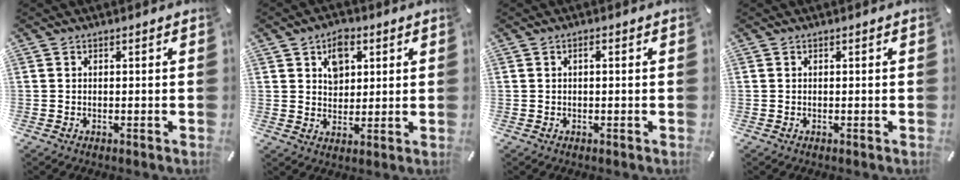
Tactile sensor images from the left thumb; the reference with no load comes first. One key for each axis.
{"total": 6.2, "fx": 2.6, "fy": 4.9, "fz": 2.7, "tx": -0.028, "ty": -0.007, "tz": 0.040}
{"total": 1.0, "fx": 0.0, "fy": 0.3, "fz": 1.0, "tx": -0.019, "ty": 0.003, "tz": 0.000}
{"total": 0.0}